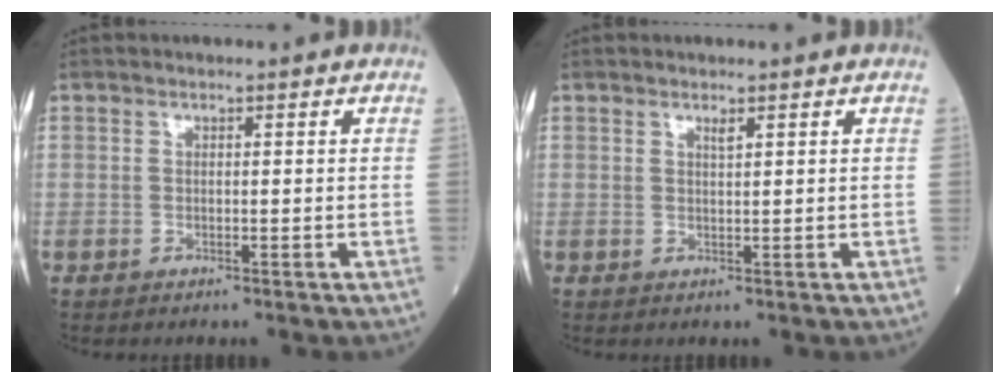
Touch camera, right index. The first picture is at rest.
{"total": 0.8, "force": [0.6, 0.0, 0.6], "torque": [-0.011, -0.004, 0.010]}